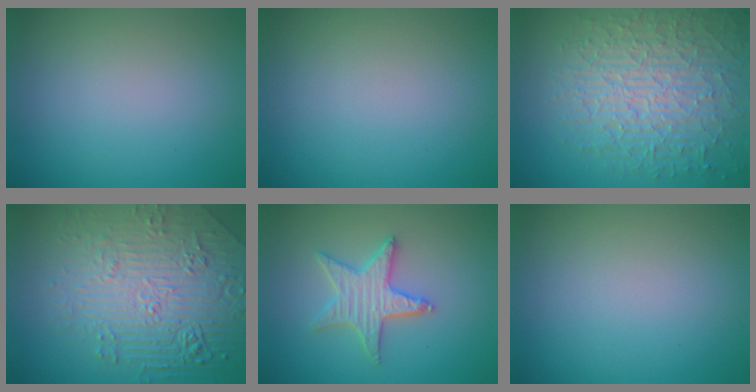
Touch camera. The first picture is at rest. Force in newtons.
{"total": 0.0}
{"total": 8.8, "press": 6.0, "slide": 6.4}
{"total": 9.0, "press": 6.2, "slide": 6.5}
{"total": 3.5, "press": 3.3, "slide": 1.0}
{"total": 0.0}